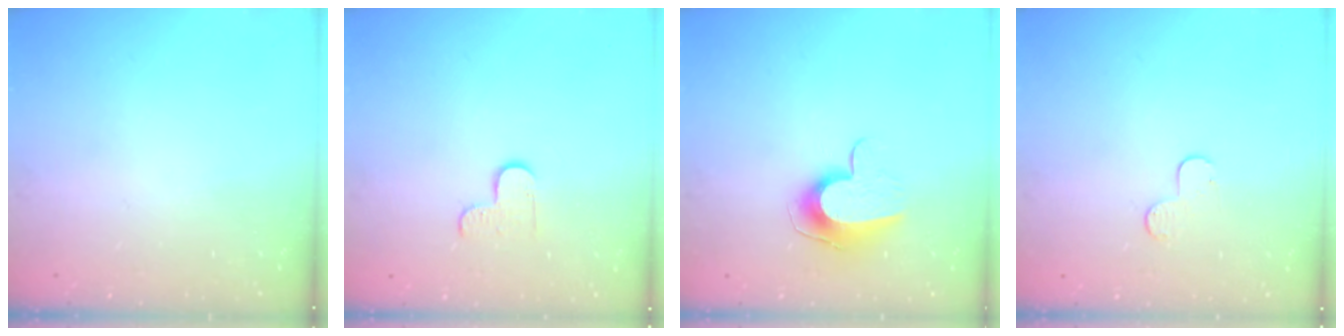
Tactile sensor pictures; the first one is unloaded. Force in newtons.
{"total": 3.7, "press": 3.7, "slide": 0.4}
{"total": 9.4, "press": 9.4, "slide": 0.2}
{"total": 4.3, "press": 4.3, "slide": 0.4}